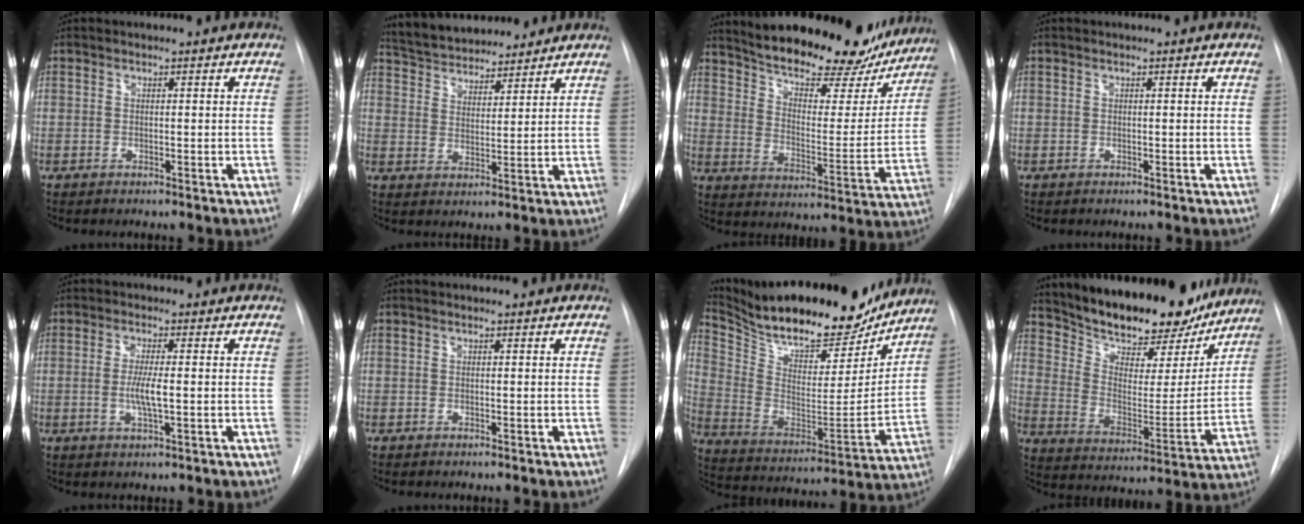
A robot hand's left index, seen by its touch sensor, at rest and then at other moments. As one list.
[{"total": 12.7, "force": [11.8, 3.2, 3.7], "torque": [-0.056, 0.024, 0.194]}, {"total": 24.6, "force": [21.4, 6.3, 10.4], "torque": [-0.159, -0.022, 0.286]}, {"total": 0.0}, {"total": 4.2, "force": [-0.4, 0.4, 4.1], "torque": [-0.083, -0.006, -0.009]}, {"total": 0.0}, {"total": 24.7, "force": [21.6, 6.4, 10.2], "torque": [-0.188, -0.017, 0.334]}, {"total": 22.4, "force": [19.7, 6.9, 8.1], "torque": [-0.132, -0.014, 0.289]}]